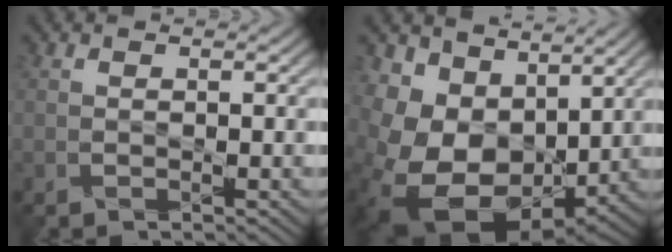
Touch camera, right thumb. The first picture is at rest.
{"total": 13.9, "force": [3.1, 10.6, 8.4], "torque": [-0.212, -0.022, 0.075]}